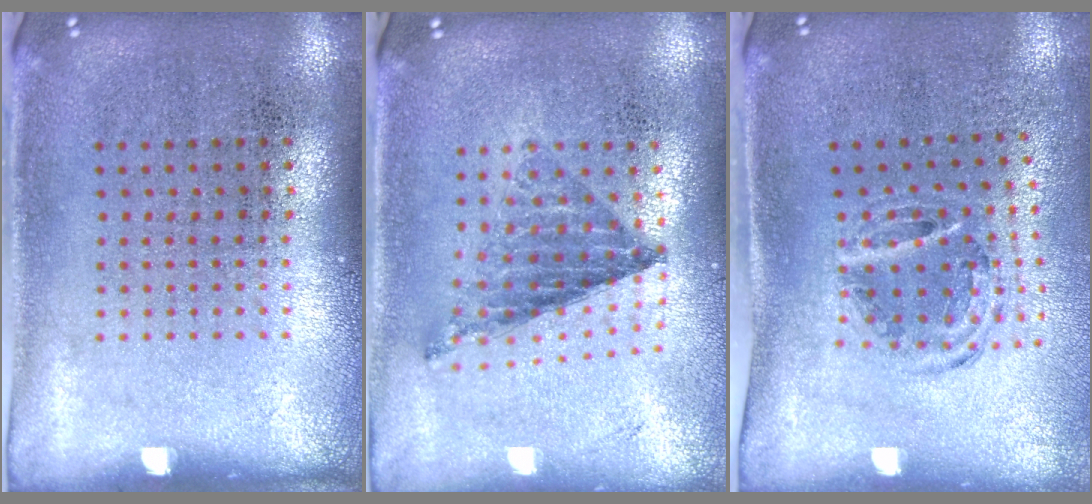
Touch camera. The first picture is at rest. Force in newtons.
{"total": 0.8, "press": 0.8, "slide": 0.0}
{"total": 1.1, "press": 1.0, "slide": 0.3}